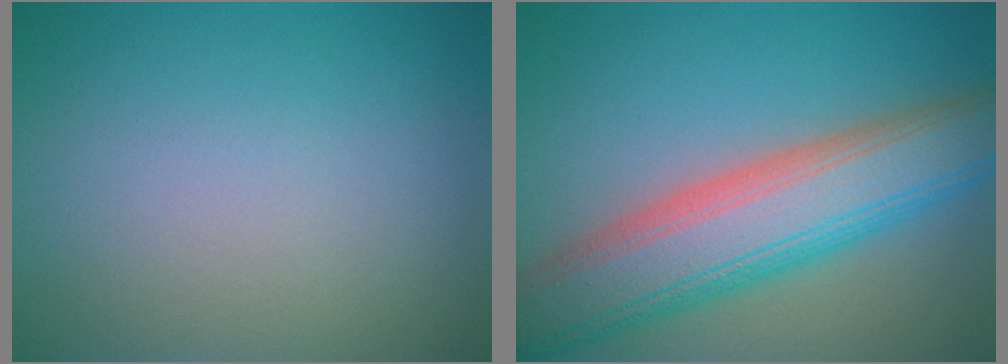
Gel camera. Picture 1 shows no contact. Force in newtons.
{"total": 9.9, "press": 9.9, "slide": 0.4}